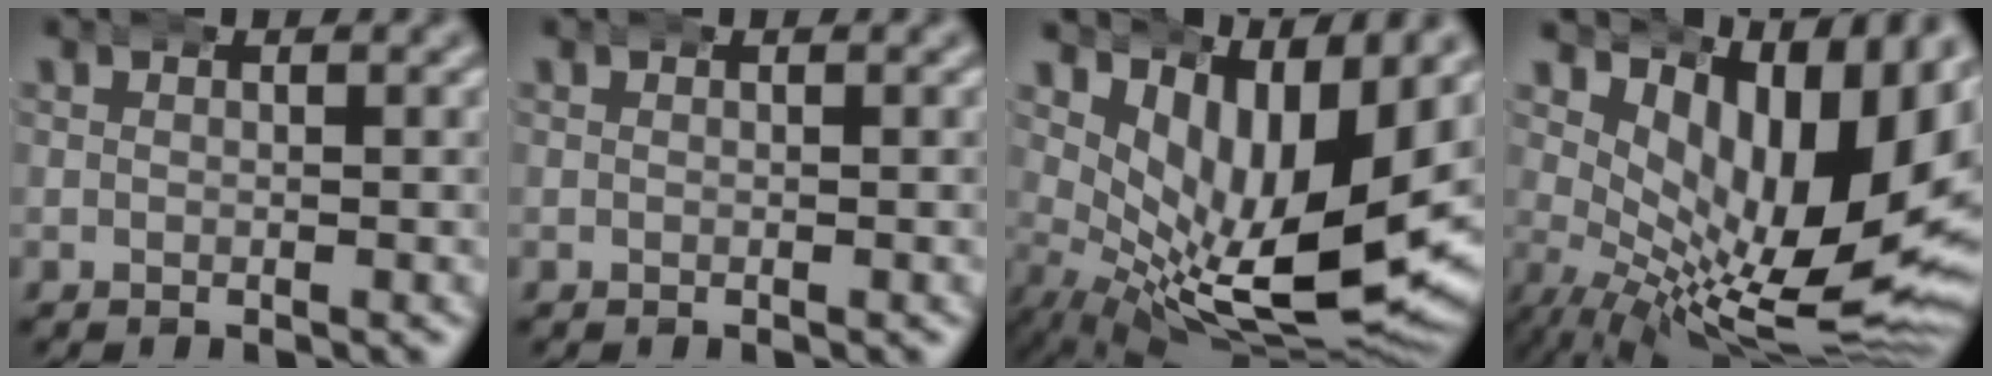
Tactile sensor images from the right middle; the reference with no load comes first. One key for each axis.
{"total": 0.0}
{"total": 13.0, "fx": 0.7, "fy": 6.4, "fz": 11.3, "tx": -0.183, "ty": -0.043, "tz": 0.036}
{"total": 14.8, "fx": 1.6, "fy": 6.8, "fz": 13.1, "tx": -0.187, "ty": -0.026, "tz": 0.042}